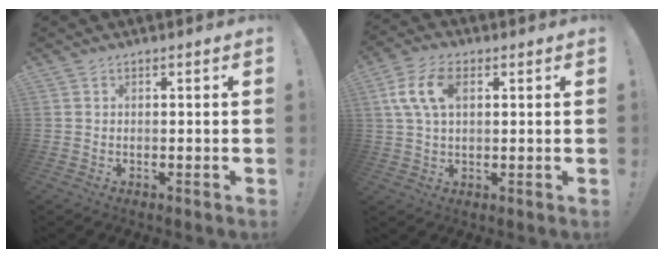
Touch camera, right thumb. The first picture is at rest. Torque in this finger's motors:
{"motor_torque": [0.06, 0.05, 0.02, 0.02, 0.07]}